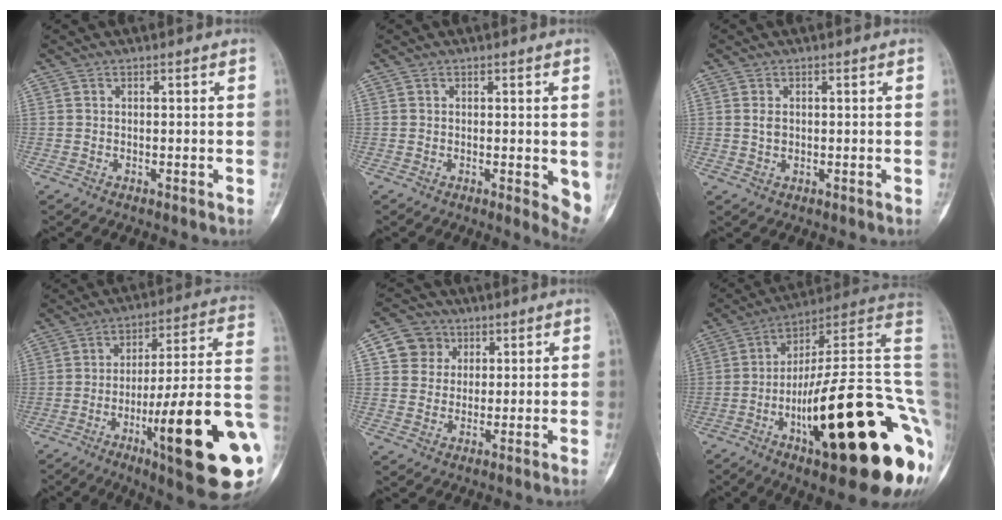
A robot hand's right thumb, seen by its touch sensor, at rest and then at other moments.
{"total": 5.0, "force": [-0.6, 2.1, 4.5], "torque": [-0.037, -0.010, -0.008]}
{"total": 1.9, "force": [0.1, 1.4, 1.2], "torque": [-0.015, 0.000, 0.001]}
{"total": 26.0, "force": [-7.9, 4.5, 24.3], "torque": [-0.301, 0.014, -0.112]}
{"total": 6.2, "force": [2.1, 5.6, 1.4], "torque": [0.011, -0.001, 0.034]}
{"total": 33.5, "force": [-6.8, 8.7, 31.6], "torque": [-0.368, 0.047, -0.102]}